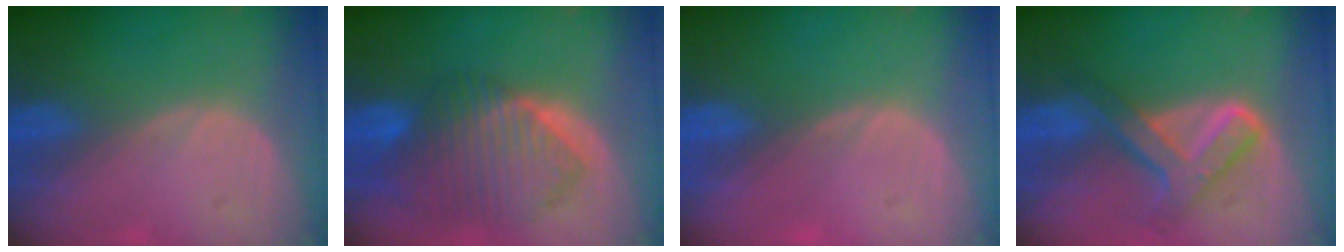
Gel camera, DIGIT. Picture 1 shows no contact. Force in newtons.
{"total": 10.4, "press": 9.0, "slide": 5.1}
{"total": 0.5, "press": 0.1, "slide": 0.5}
{"total": 7.7, "press": 6.5, "slide": 4.1}